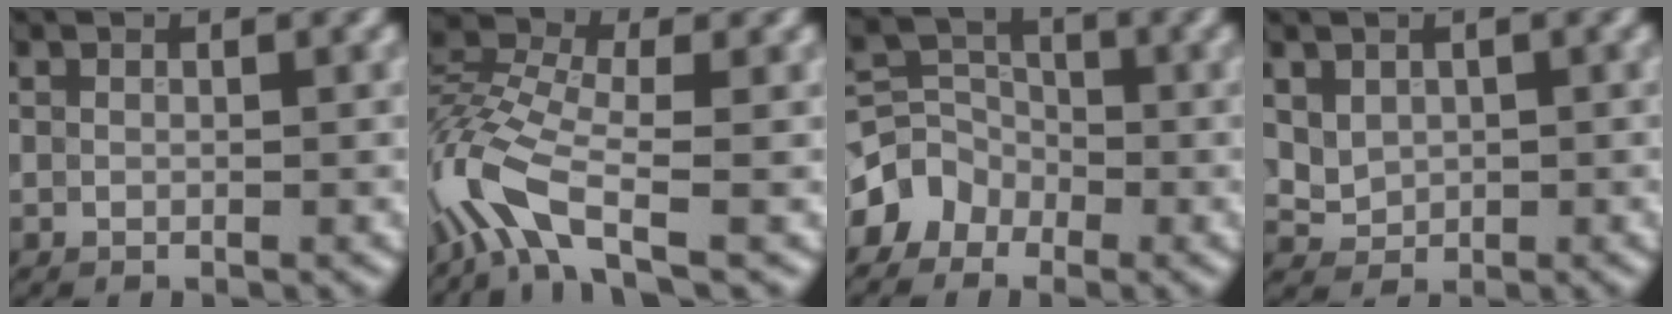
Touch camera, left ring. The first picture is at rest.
{"total": 6.1, "force": [-3.4, 2.4, 4.5], "torque": [-0.101, 0.002, -0.084]}
{"total": 3.8, "force": [-2.1, 3.1, 1.0], "torque": [0.000, 0.014, -0.053]}
{"total": 2.0, "force": [0.6, 1.7, 0.9], "torque": [-0.016, -0.006, 0.017]}